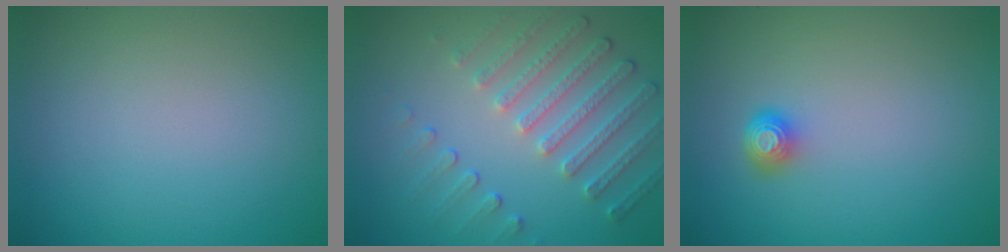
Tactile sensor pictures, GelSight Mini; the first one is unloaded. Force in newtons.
{"total": 4.9, "press": 3.7, "slide": 3.3}
{"total": 1.7, "press": 1.3, "slide": 1.2}